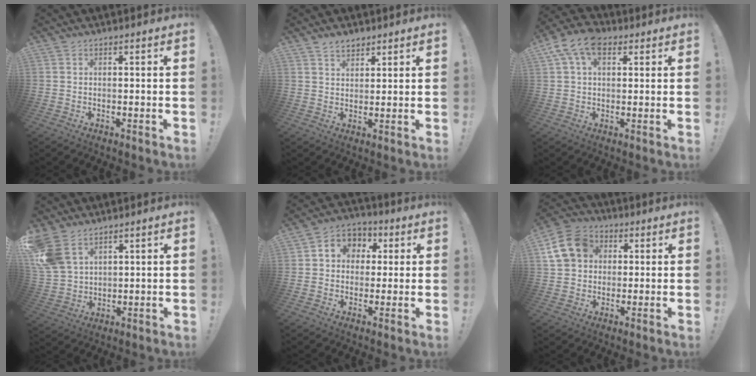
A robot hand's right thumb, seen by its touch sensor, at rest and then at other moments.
{"total": 4.1, "force": [3.4, 2.1, 1.1], "torque": [-0.011, -0.019, 0.061]}
{"total": 10.0, "force": [4.2, 6.2, 6.6], "torque": [-0.129, 0.002, 0.081]}
{"total": 10.1, "force": [6.3, 6.2, 4.9], "torque": [-0.109, -0.027, 0.129]}
{"total": 6.8, "force": [0.6, 6.1, 2.8], "torque": [-0.028, 0.003, 0.015]}
{"total": 13.9, "force": [3.7, 11.5, 7.0], "torque": [-0.110, 0.001, 0.079]}